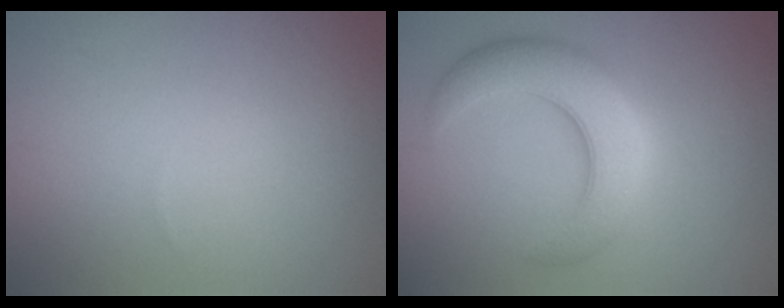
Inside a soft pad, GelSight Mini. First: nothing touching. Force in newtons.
{"total": 6.4, "press": 6.4, "slide": 0.2}